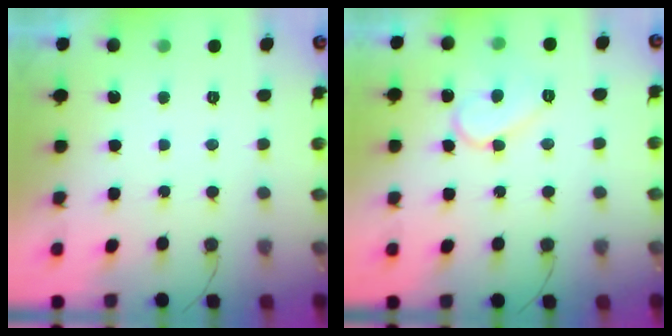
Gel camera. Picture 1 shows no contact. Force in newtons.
{"total": 8.5, "press": 8.5, "slide": 0.7}